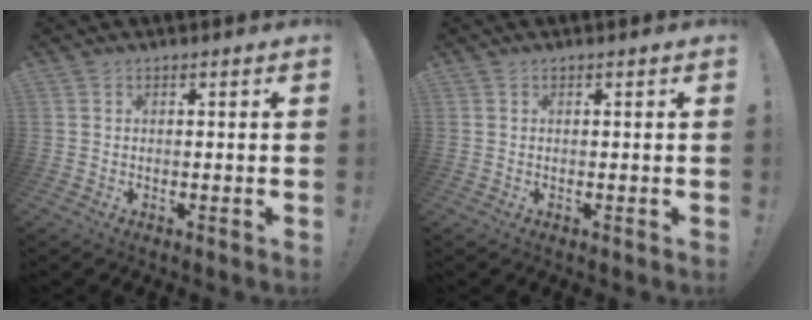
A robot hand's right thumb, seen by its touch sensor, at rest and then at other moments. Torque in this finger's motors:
{"motor_torque": [-0.04, 0.04, 0.00, 0.00, 0.02]}